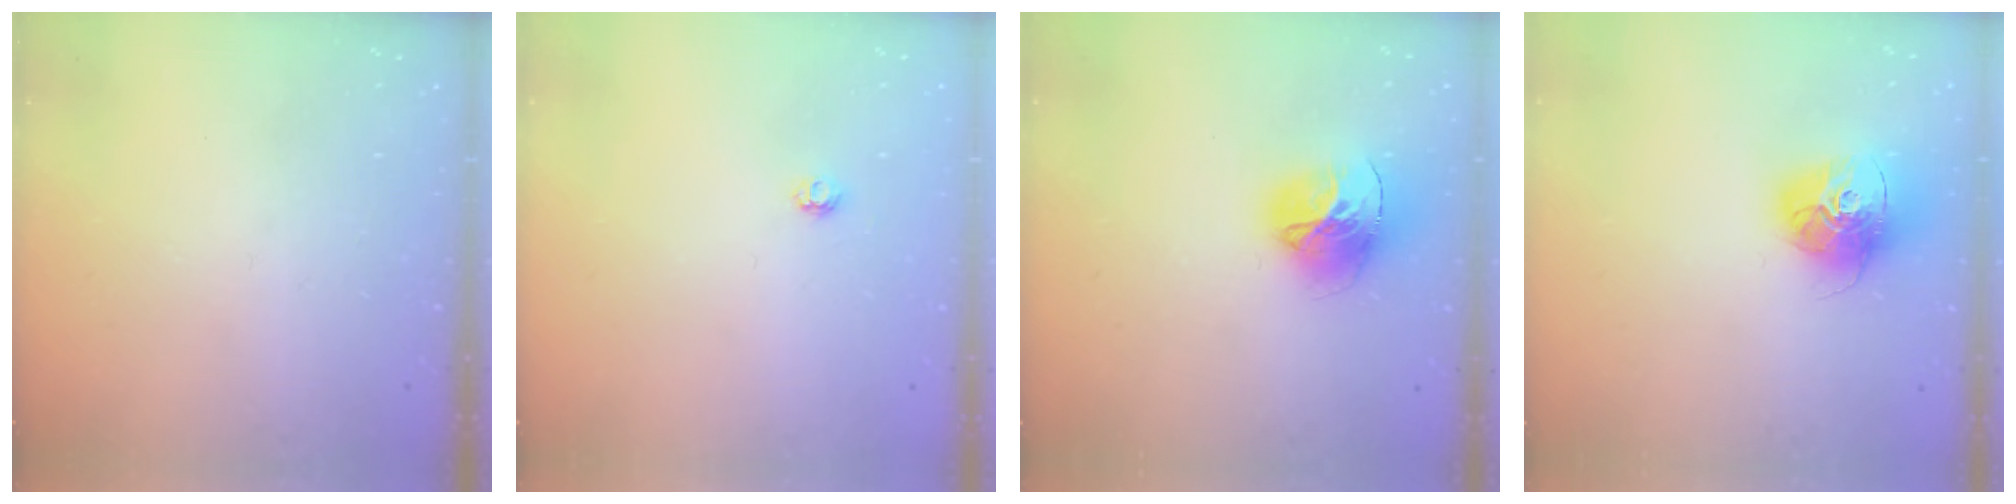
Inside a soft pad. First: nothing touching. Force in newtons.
{"total": 2.9, "press": 2.9, "slide": 0.4}
{"total": 16.0, "press": 15.9, "slide": 1.7}
{"total": 16.1, "press": 16.0, "slide": 1.5}